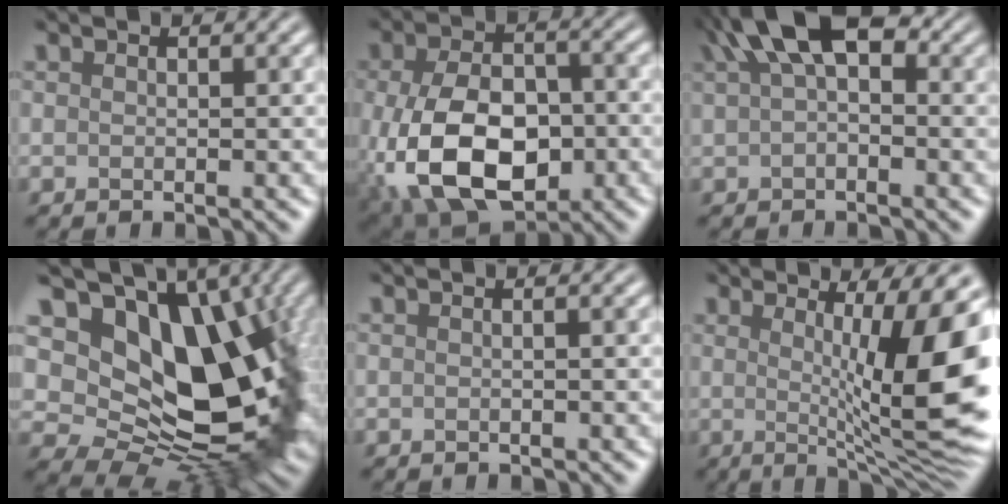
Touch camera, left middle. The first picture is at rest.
{"total": 12.6, "force": [-3.8, 7.2, 9.6], "torque": [-0.201, -0.019, -0.069]}
{"total": 7.1, "force": [2.9, 3.5, 5.5], "torque": [-0.084, 0.024, 0.038]}
{"total": 14.6, "force": [4.2, 9.1, 10.6], "torque": [-0.173, -0.008, 0.083]}
{"total": 1.8, "force": [0.5, 1.0, 1.4], "torque": [-0.003, 0.002, -0.015]}
{"total": 11.8, "force": [1.1, 2.4, 11.5], "torque": [-0.141, -0.009, 0.019]}